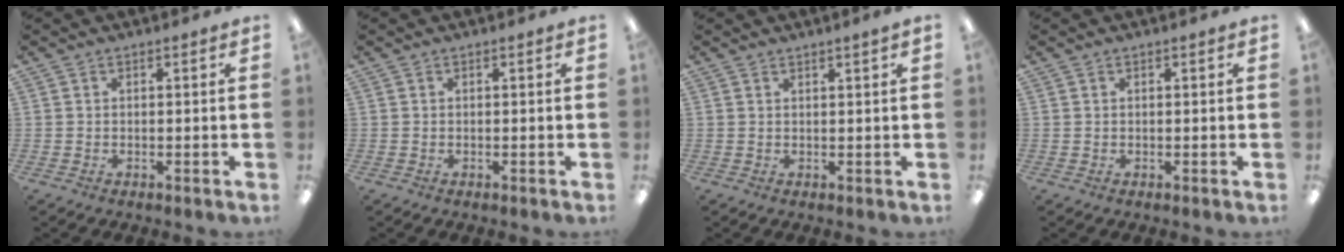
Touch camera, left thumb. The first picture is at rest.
{"total": 0.0}
{"total": 1.2, "force": [1.0, -0.3, 0.5], "torque": [-0.009, -0.002, 0.019]}
{"total": 0.0}